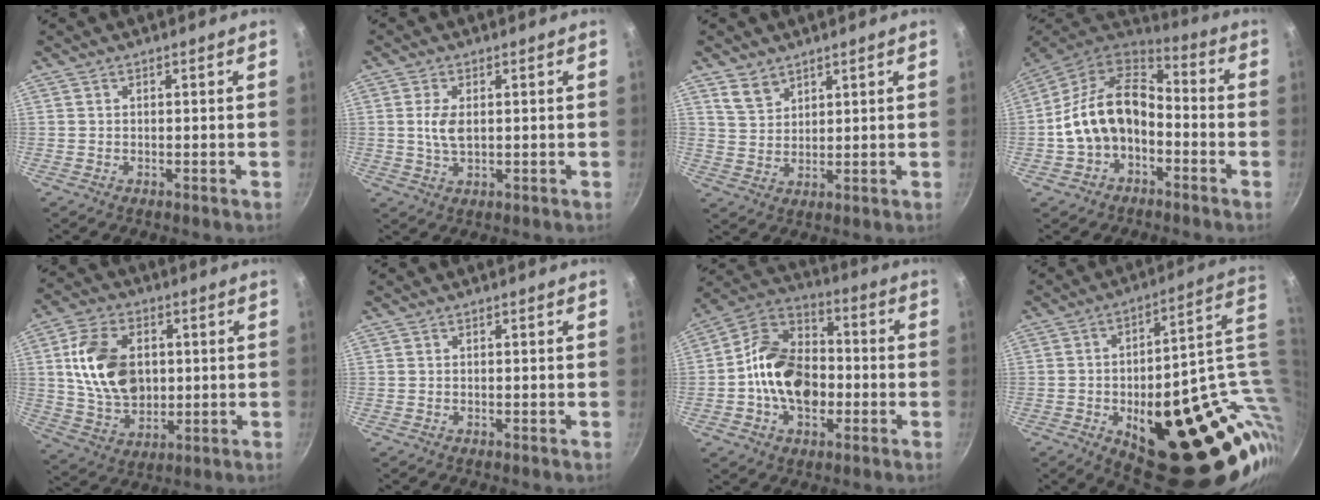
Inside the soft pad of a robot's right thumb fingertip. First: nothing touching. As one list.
[{"total": 4.3, "force": [0.5, 2.3, 3.6], "torque": [-0.072, -0.002, 0.011]}, {"total": 4.8, "force": [3.4, 2.9, 1.7], "torque": [-0.021, -0.012, 0.071]}, {"total": 15.7, "force": [-3.0, 10.9, 10.9], "torque": [-0.182, 0.055, -0.061]}, {"total": 15.8, "force": [2.2, 11.1, 11.1], "torque": [-0.180, -0.004, 0.043]}, {"total": 0.0}, {"total": 16.2, "force": [-2.5, 11.5, 11.1], "torque": [-0.157, 0.035, -0.061]}, {"total": 33.3, "force": [-0.6, 15.8, 29.3], "torque": [-0.327, -0.003, 0.027]}]